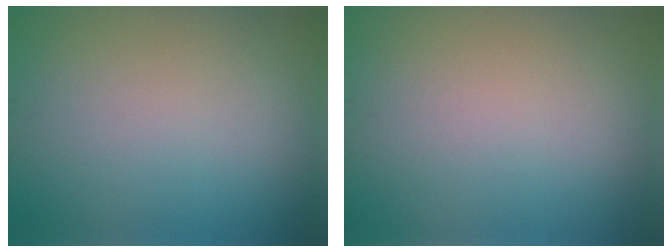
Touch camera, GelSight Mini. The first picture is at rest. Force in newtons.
{"total": 0.0}